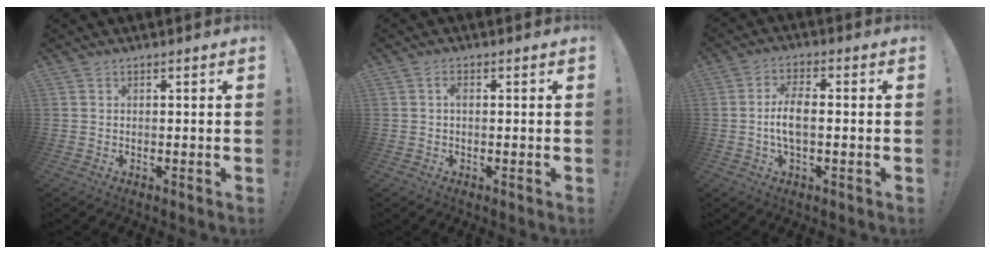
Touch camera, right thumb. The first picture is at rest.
{"total": 1.3, "force": [0.0, 0.8, 1.1], "torque": [-0.029, 0.007, 0.000]}
{"total": 7.0, "force": [-0.9, 2.8, 6.3], "torque": [-0.126, 0.001, -0.018]}